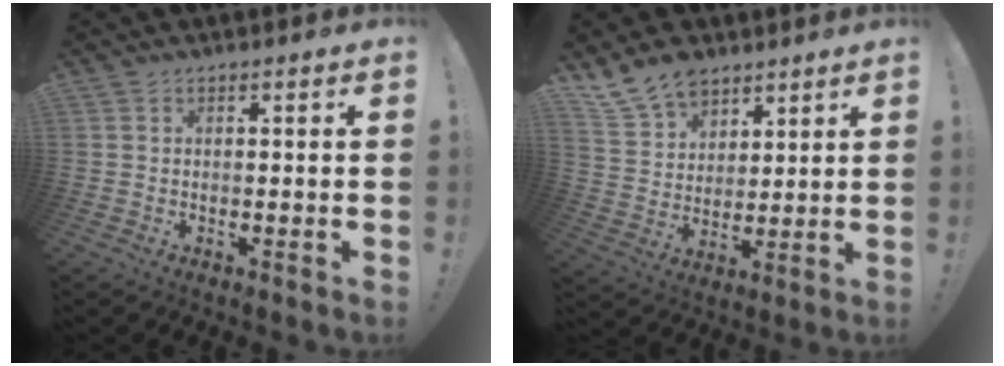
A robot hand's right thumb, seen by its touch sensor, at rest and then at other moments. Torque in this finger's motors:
{"motor_torque": [-0.25, 0.44, -0.20, 0.55, 0.13]}